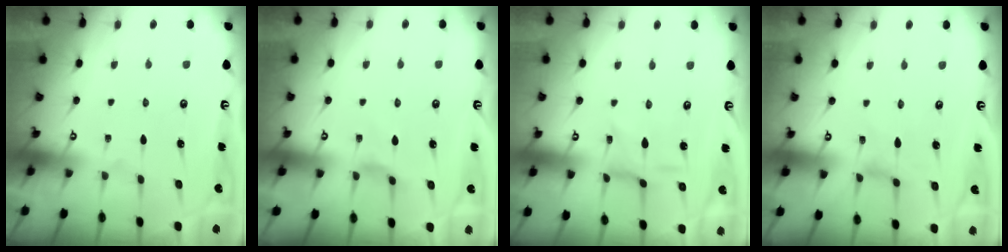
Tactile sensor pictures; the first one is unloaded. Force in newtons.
{"total": 1.9, "press": 1.8, "slide": 0.4}
{"total": 1.5, "press": 1.5, "slide": 0.1}
{"total": 1.3, "press": 1.3, "slide": 0.4}